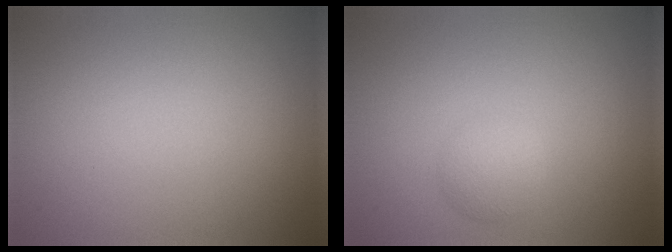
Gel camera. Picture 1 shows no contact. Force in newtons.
{"total": 1.9, "press": 1.9, "slide": 0.1}